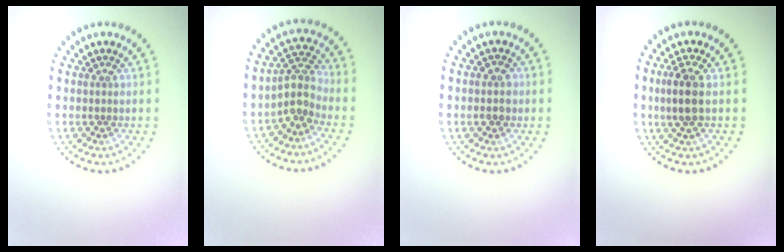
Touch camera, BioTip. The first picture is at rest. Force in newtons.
{"total": 2.9, "press": 2.4, "slide": 1.7}
{"total": 1.4, "press": 1.4, "slide": 0.0}
{"total": 2.6, "press": 2.5, "slide": 0.7}